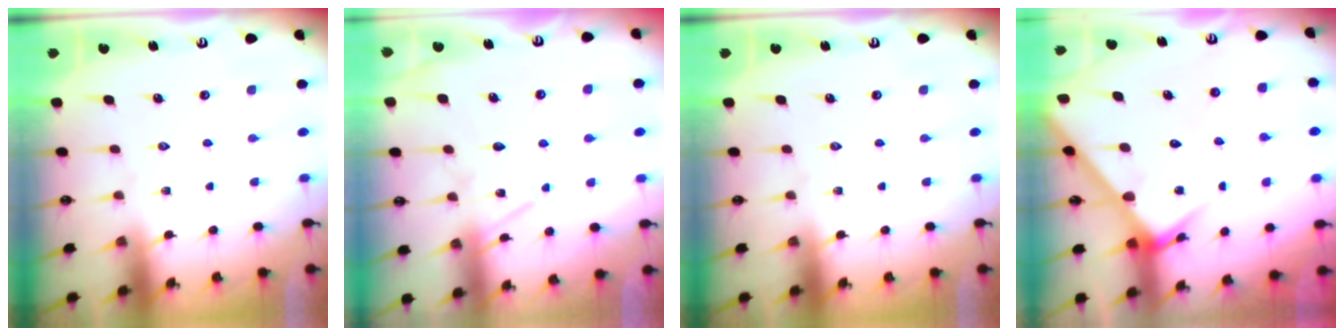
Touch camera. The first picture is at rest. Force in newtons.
{"total": 10.5, "press": 10.5, "slide": 0.9}
{"total": 0.0}
{"total": 5.4, "press": 5.4, "slide": 0.5}